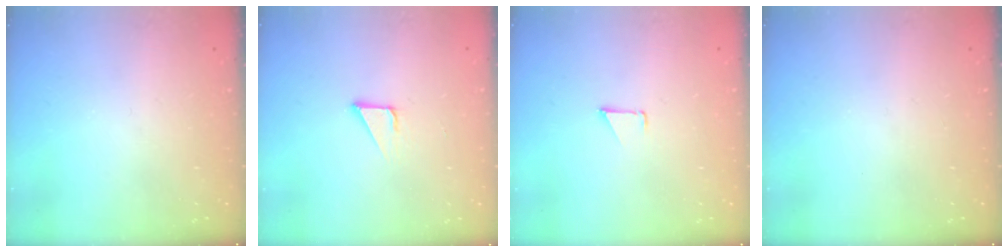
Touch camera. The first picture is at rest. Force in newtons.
{"total": 2.1, "press": 2.1, "slide": 0.0}
{"total": 0.9, "press": 0.8, "slide": 0.1}
{"total": 0.0}